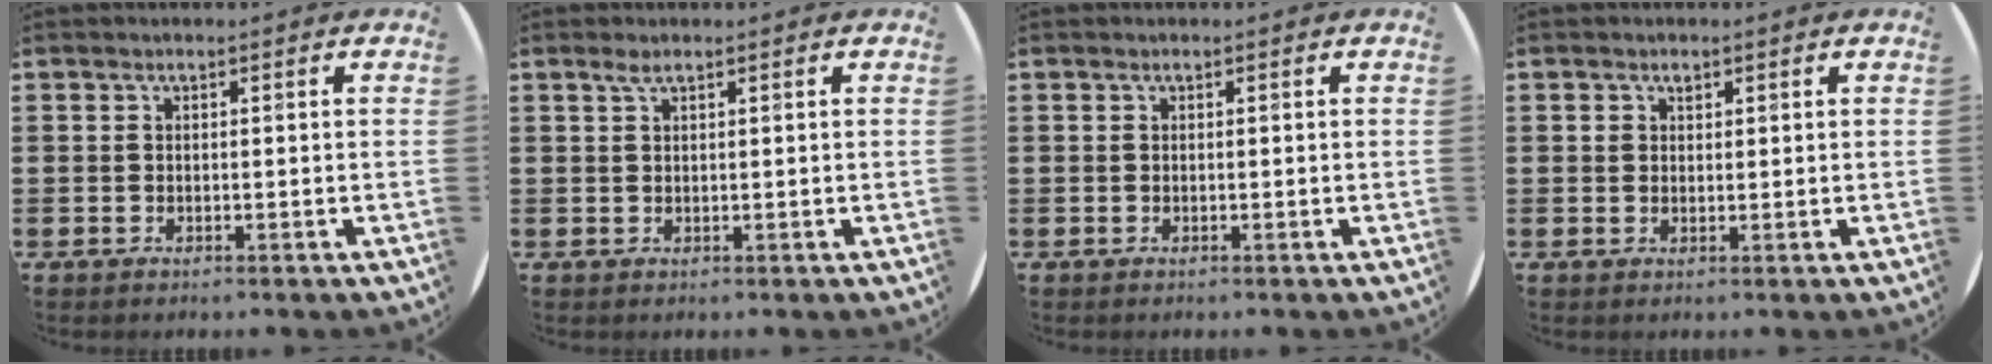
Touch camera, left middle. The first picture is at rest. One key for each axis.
{"total": 1.0, "fx": 0.7, "fy": 0.1, "fz": 0.8, "tx": -0.015, "ty": 0.003, "tz": 0.012}
{"total": 0.0}
{"total": 0.9, "fx": 0.5, "fy": 0.7, "fz": 0.2, "tx": 0.011, "ty": -0.002, "tz": 0.006}